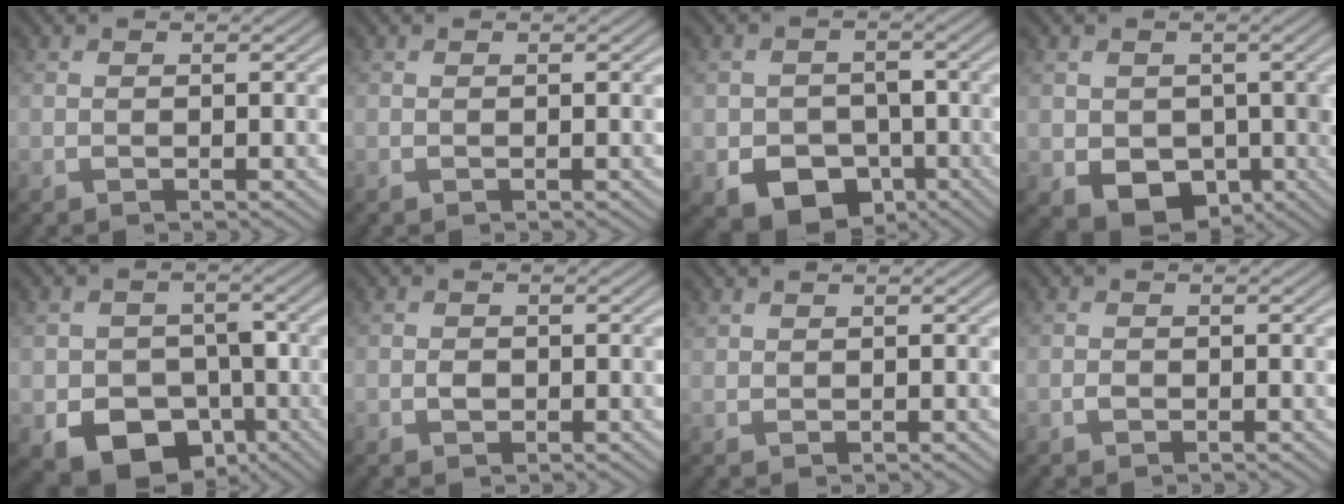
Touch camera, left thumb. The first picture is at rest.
{"total": 0.0}
{"total": 7.8, "force": [-3.3, 6.1, 3.7], "torque": [-0.066, -0.023, -0.053]}
{"total": 5.9, "force": [-0.8, 4.9, 3.2], "torque": [-0.075, -0.026, -0.011]}
{"total": 9.6, "force": [-3.9, 7.5, 4.7], "torque": [-0.078, -0.030, -0.069]}
{"total": 1.2, "force": [-0.3, 0.9, 0.6], "torque": [-0.011, -0.002, -0.010]}
{"total": 0.8, "force": [0.7, 0.3, 0.1], "torque": [-0.007, 0.000, 0.020]}
{"total": 0.7, "force": [-0.4, 0.5, 0.3], "torque": [-0.007, -0.001, -0.007]}